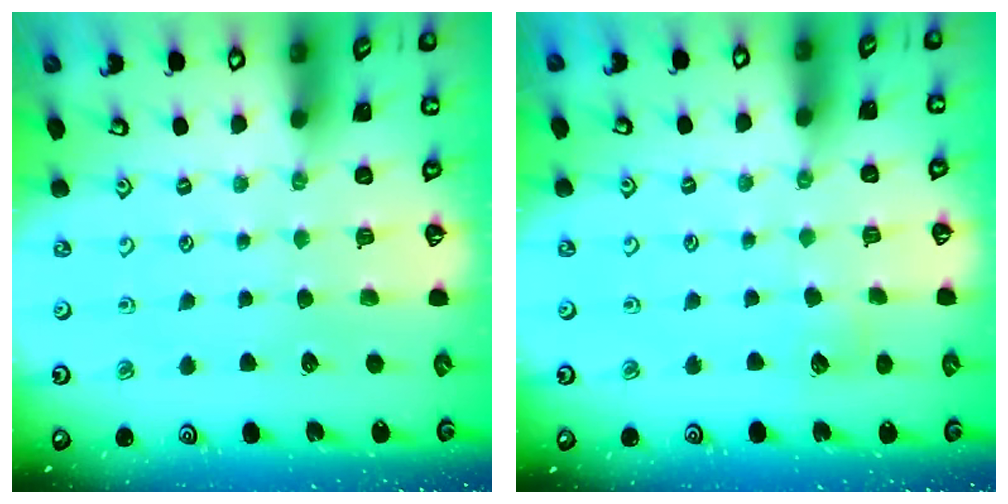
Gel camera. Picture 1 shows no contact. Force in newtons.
{"total": 4.8, "press": 4.8, "slide": 0.5}